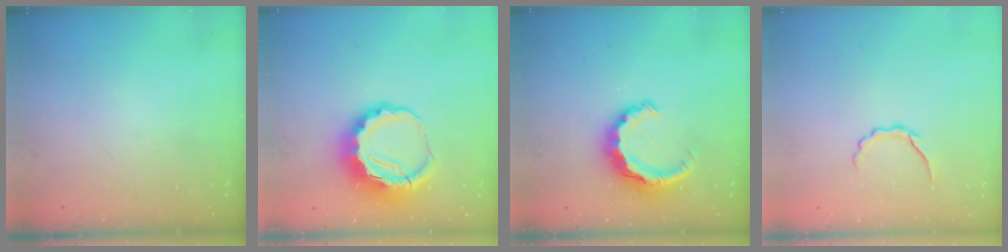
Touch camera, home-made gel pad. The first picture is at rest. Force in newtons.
{"total": 8.5, "press": 8.2, "slide": 2.1}
{"total": 8.6, "press": 8.5, "slide": 1.1}
{"total": 4.3, "press": 4.2, "slide": 0.8}